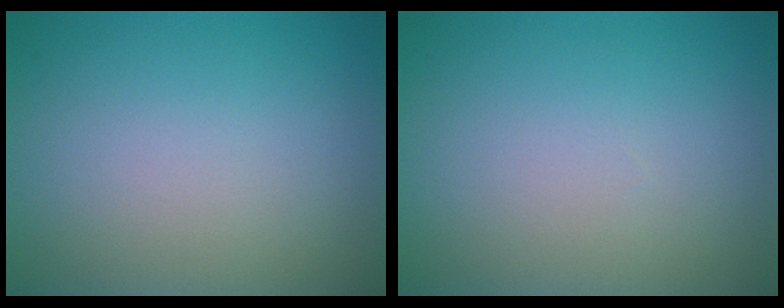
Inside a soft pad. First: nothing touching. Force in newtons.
{"total": 0.0}